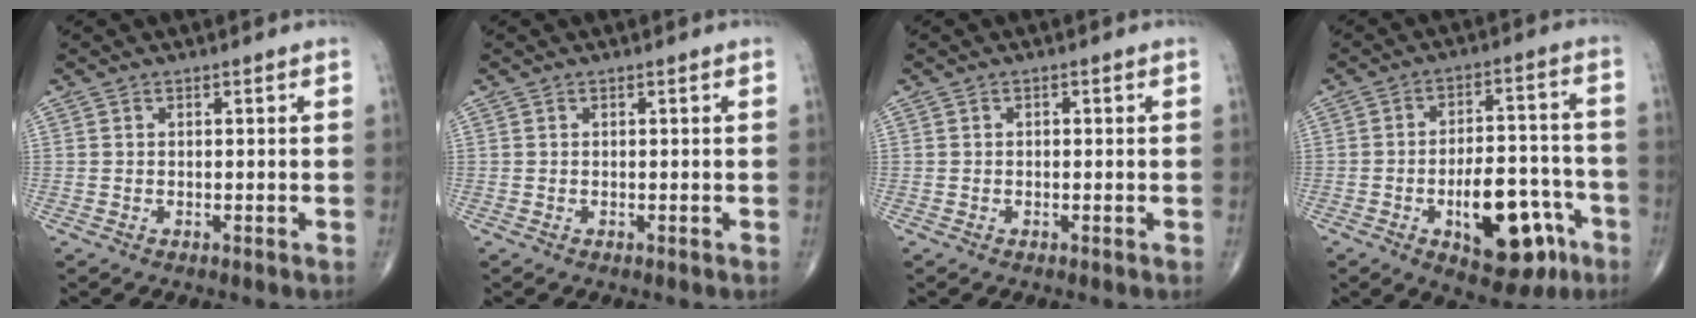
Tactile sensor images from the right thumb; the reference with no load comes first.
{"total": 0.0}
{"total": 0.7, "force": [0.0, 0.5, 0.5], "torque": [0.001, 0.002, -0.001]}
{"total": 16.4, "force": [-6.6, 8.0, 12.7], "torque": [-0.154, 0.043, -0.086]}